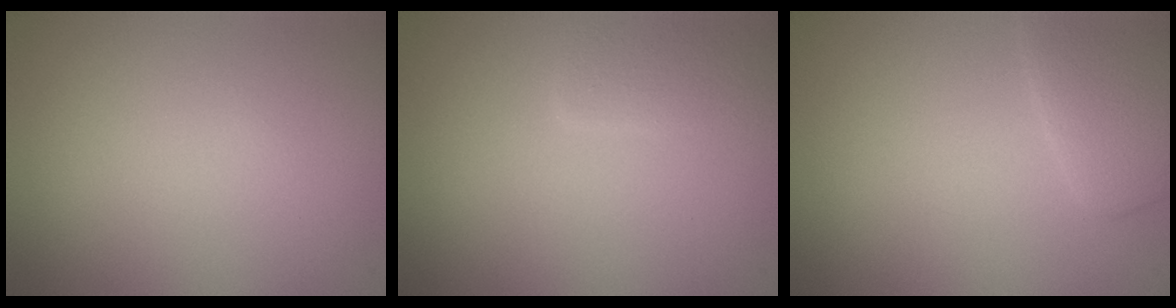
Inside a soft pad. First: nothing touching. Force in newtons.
{"total": 2.0, "press": 2.0, "slide": 0.1}
{"total": 2.9, "press": 2.9, "slide": 0.2}